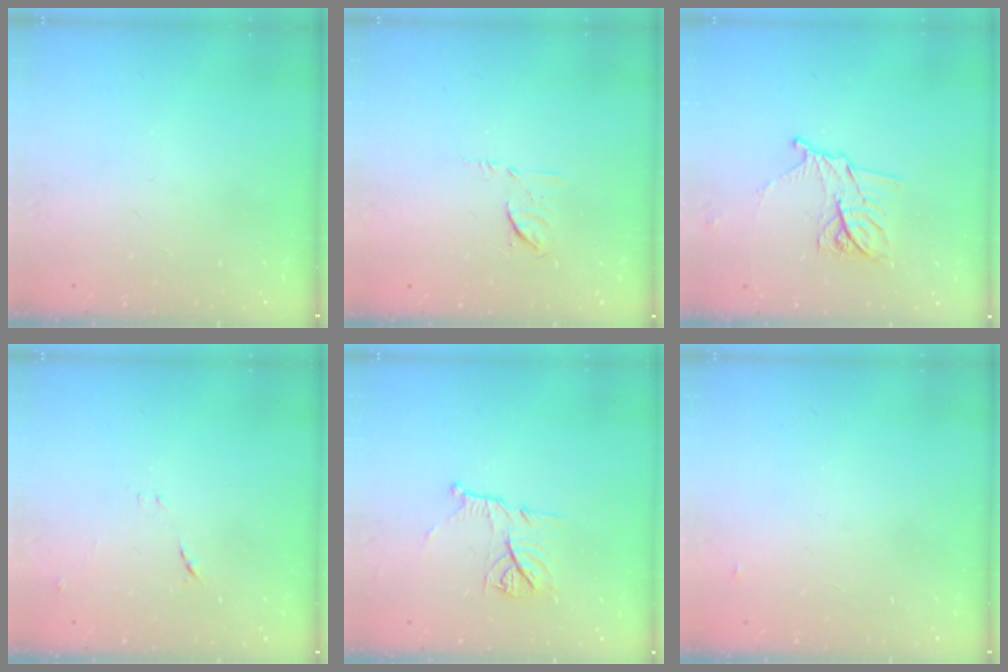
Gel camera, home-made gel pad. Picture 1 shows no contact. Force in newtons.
{"total": 5.5, "press": 5.4, "slide": 1.2}
{"total": 11.3, "press": 11.3, "slide": 0.7}
{"total": 7.2, "press": 7.2, "slide": 0.6}
{"total": 10.3, "press": 10.3, "slide": 0.1}
{"total": 2.8, "press": 2.8, "slide": 0.4}